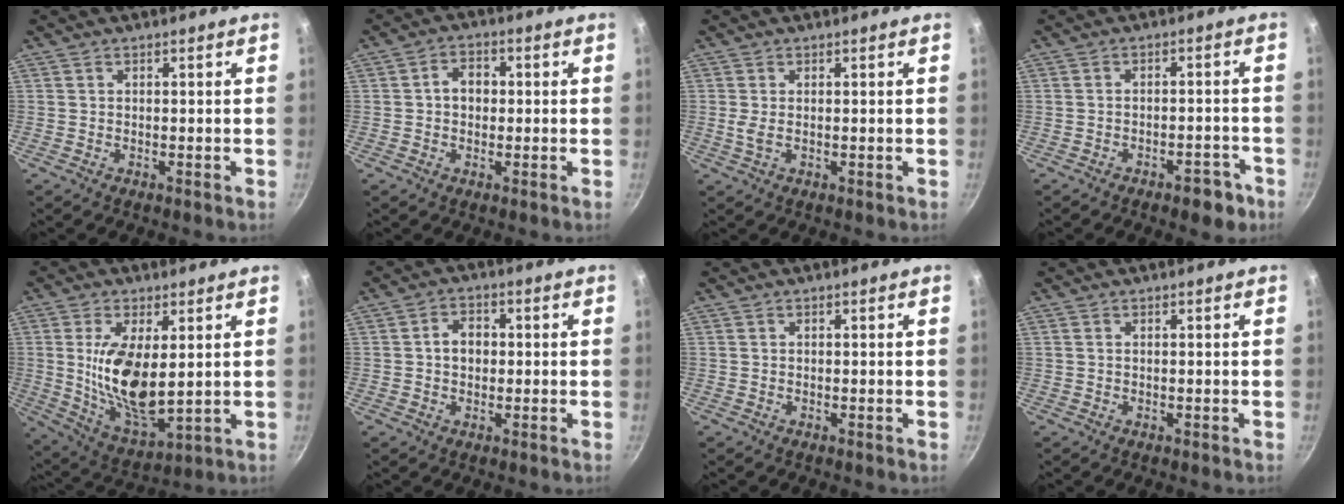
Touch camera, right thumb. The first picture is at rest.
{"total": 4.7, "force": [0.2, 3.7, 2.8], "torque": [-0.022, 0.010, -0.003]}
{"total": 1.9, "force": [0.2, 0.8, 1.8], "torque": [-0.039, -0.002, 0.006]}
{"total": 5.5, "force": [-3.3, 2.6, 3.6], "torque": [-0.028, 0.031, -0.033]}
{"total": 14.7, "force": [2.0, 6.6, 13.0], "torque": [-0.239, -0.028, 0.049]}
{"total": 4.5, "force": [0.1, 3.6, 2.8], "torque": [-0.023, 0.010, -0.003]}
{"total": 0.0}
{"total": 0.0}